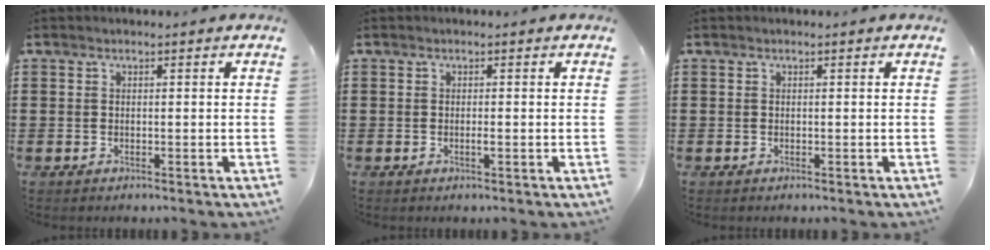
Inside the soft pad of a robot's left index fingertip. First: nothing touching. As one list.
[{"total": 0.8, "force": [-0.2, 0.1, 0.8], "torque": [-0.013, -0.005, -0.002]}, {"total": 0.0}]